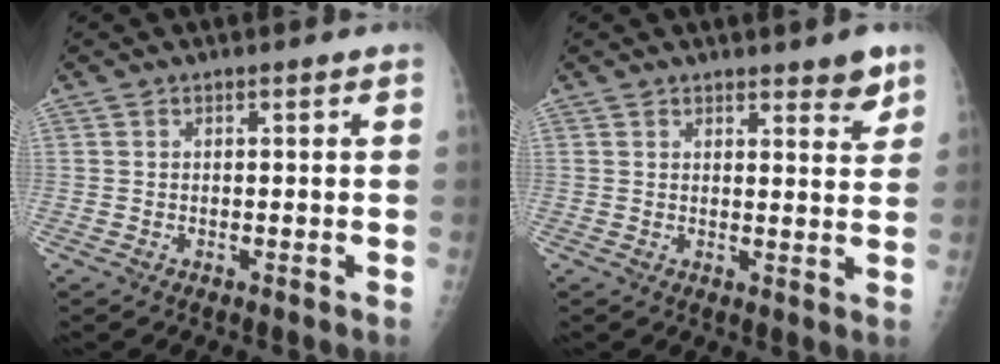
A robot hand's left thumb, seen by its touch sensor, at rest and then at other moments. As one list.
[{"total": 4.0, "force": [3.0, 1.2, 2.4], "torque": [-0.014, -0.022, 0.037]}]